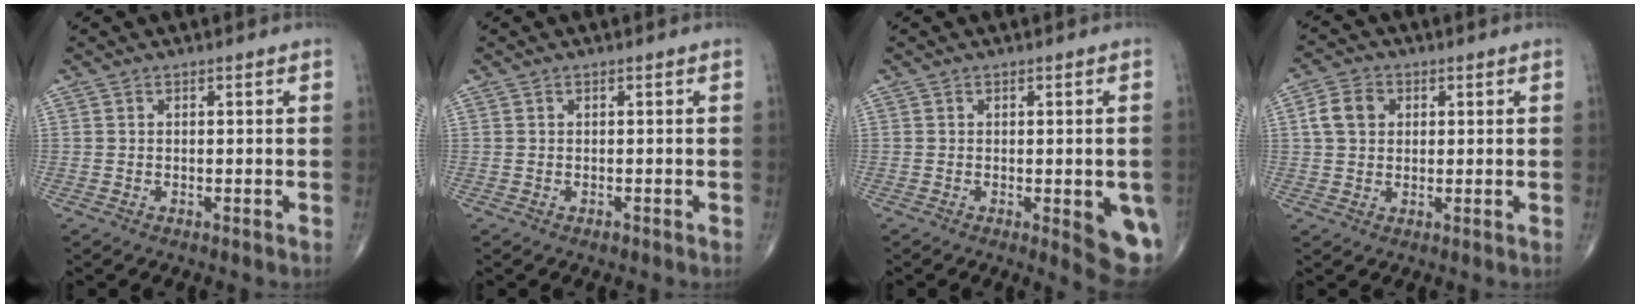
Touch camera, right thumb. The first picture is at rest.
{"total": 0.5, "force": [-0.2, 0.3, 0.3], "torque": [-0.001, 0.001, -0.004]}
{"total": 8.5, "force": [-2.0, 2.6, 7.8], "torque": [-0.076, -0.014, -0.018]}
{"total": 5.6, "force": [1.3, 4.4, 3.3], "torque": [-0.052, 0.006, 0.021]}